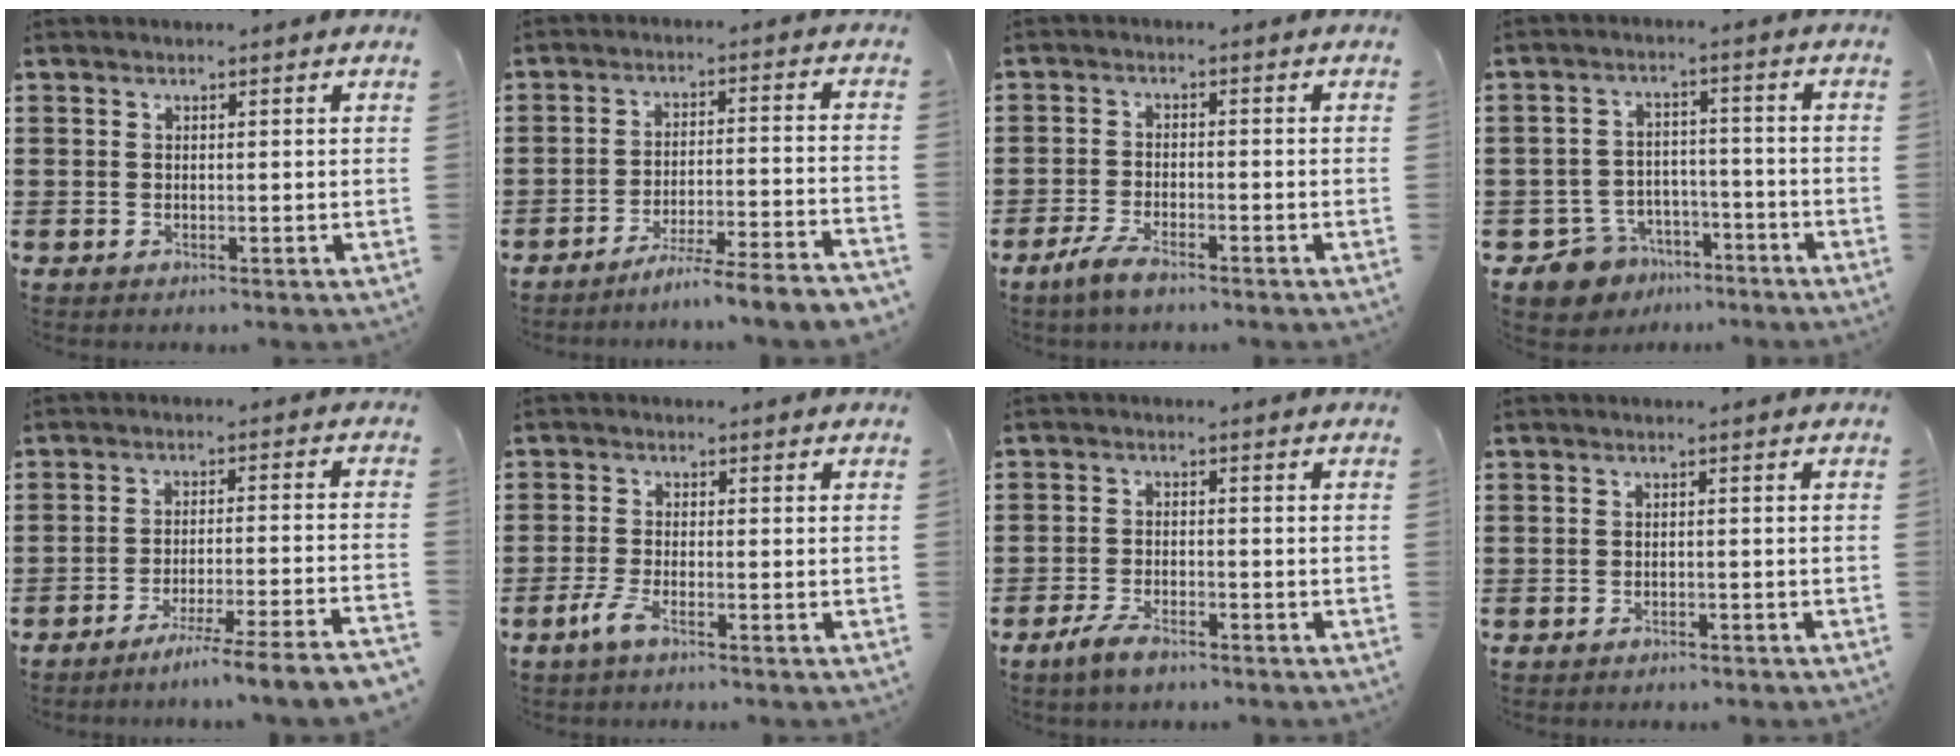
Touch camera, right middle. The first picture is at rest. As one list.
[{"total": 5.7, "force": [-5.4, -1.2, 1.5], "torque": [-0.021, -0.017, -0.106]}, {"total": 3.7, "force": [-2.9, 1.1, 2.2], "torque": [-0.058, -0.001, -0.060]}, {"total": 6.1, "force": [-5.5, 2.7, 0.5], "torque": [-0.036, 0.013, -0.113]}, {"total": 6.0, "force": [-5.4, -1.4, 2.0], "torque": [-0.028, -0.021, -0.105]}, {"total": 3.1, "force": [-2.0, 0.5, 2.3], "torque": [-0.059, -0.008, -0.044]}, {"total": 3.8, "force": [-2.8, 1.4, 2.2], "torque": [-0.049, 0.003, -0.056]}, {"total": 1.1, "force": [-1.1, 0.2, 0.1], "torque": [-0.005, -0.002, -0.023]}]